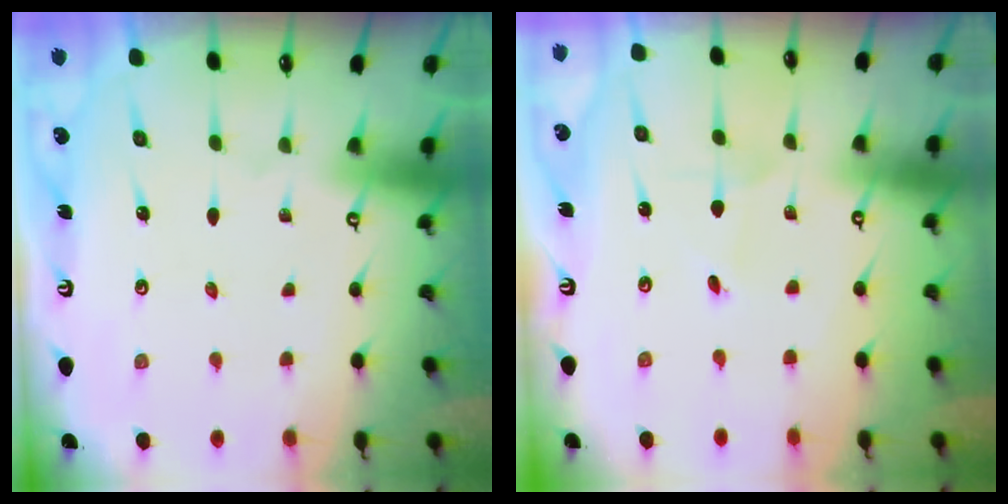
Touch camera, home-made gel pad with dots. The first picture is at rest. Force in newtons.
{"total": 1.2, "press": 1.2, "slide": 0.1}